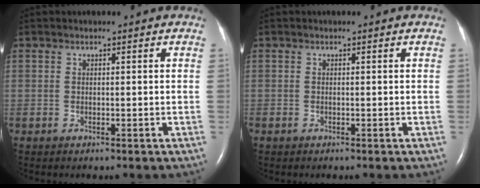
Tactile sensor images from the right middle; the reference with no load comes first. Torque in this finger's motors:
{"motor_torque": [1.04, -1.10, 1.05, 0.21]}